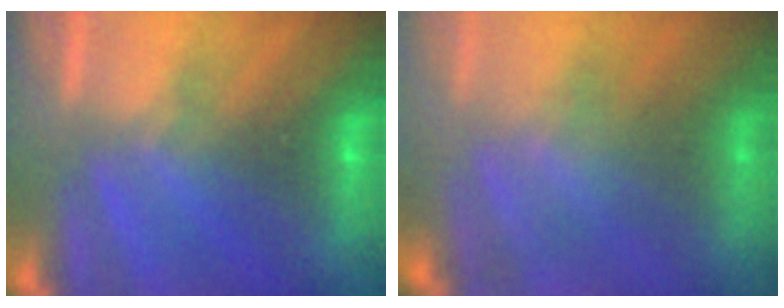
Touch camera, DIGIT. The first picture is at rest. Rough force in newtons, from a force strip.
{"total": 3.4}